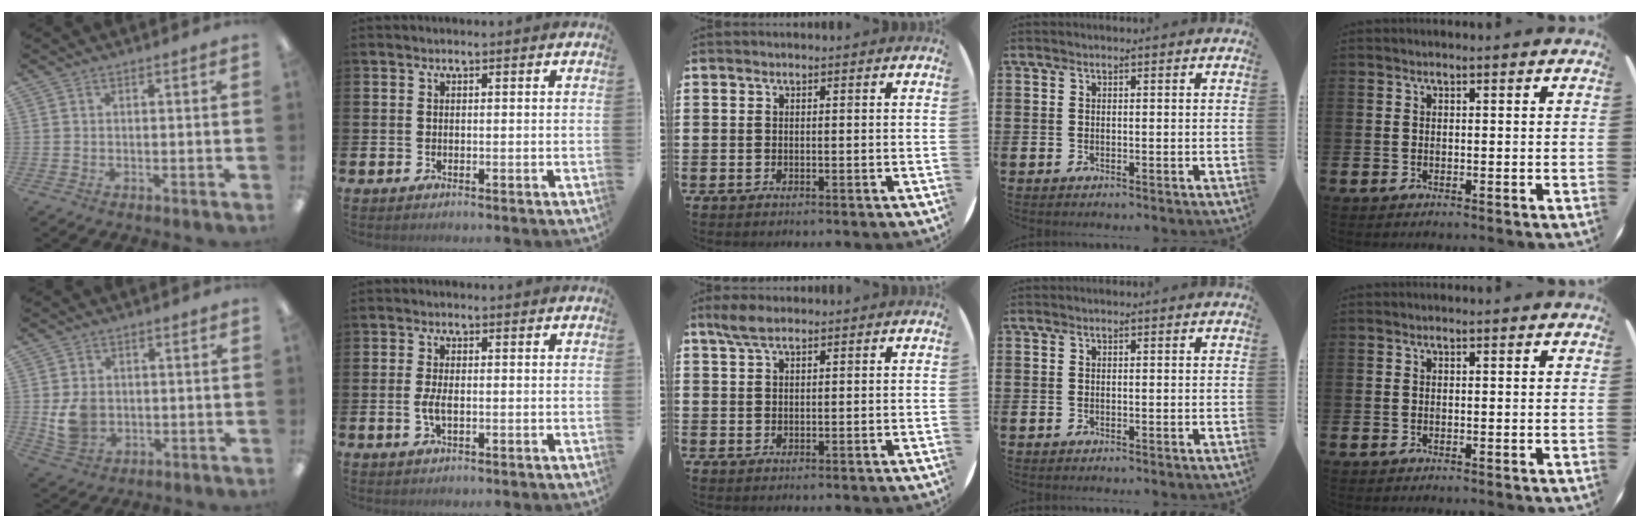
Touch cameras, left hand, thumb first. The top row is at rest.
{"thumb": {"total": 6.4, "force": [0.1, 5.5, 3.3], "torque": [-0.062, 0.005, 0.004]}, "index": {"total": 2.6, "force": [-0.3, 1.1, 2.4], "torque": [-0.033, -0.003, -0.008]}, "middle": {"total": 2.8, "force": [2.1, 0.8, 1.7], "torque": [-0.037, 0.006, 0.037]}}